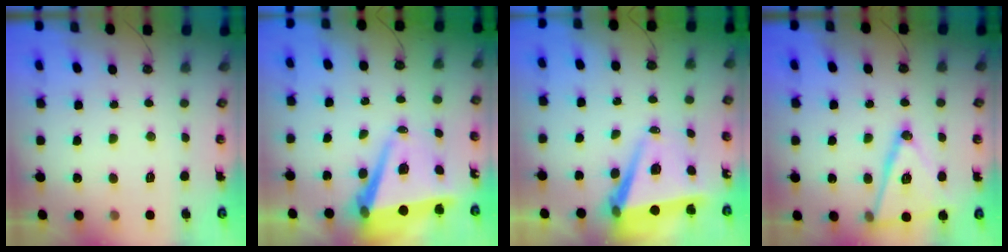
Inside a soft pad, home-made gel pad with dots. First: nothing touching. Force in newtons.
{"total": 9.5, "press": 8.6, "slide": 4.0}
{"total": 7.6, "press": 6.2, "slide": 4.4}
{"total": 17.6, "press": 17.3, "slide": 3.4}